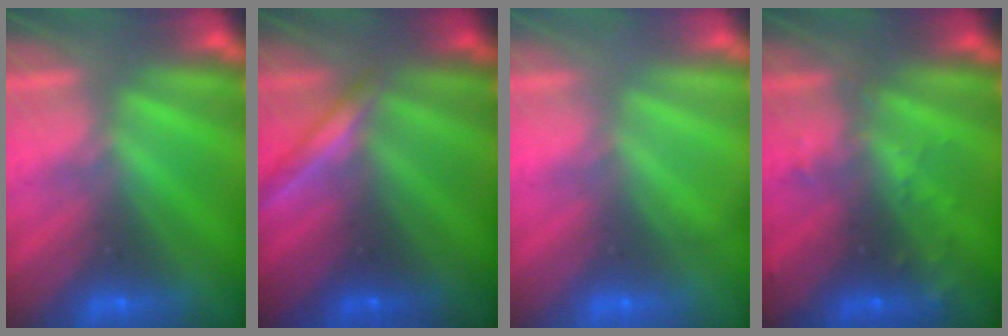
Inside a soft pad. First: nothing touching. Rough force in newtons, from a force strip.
{"total": 1.9}
{"total": 2.0}
{"total": 3.0}